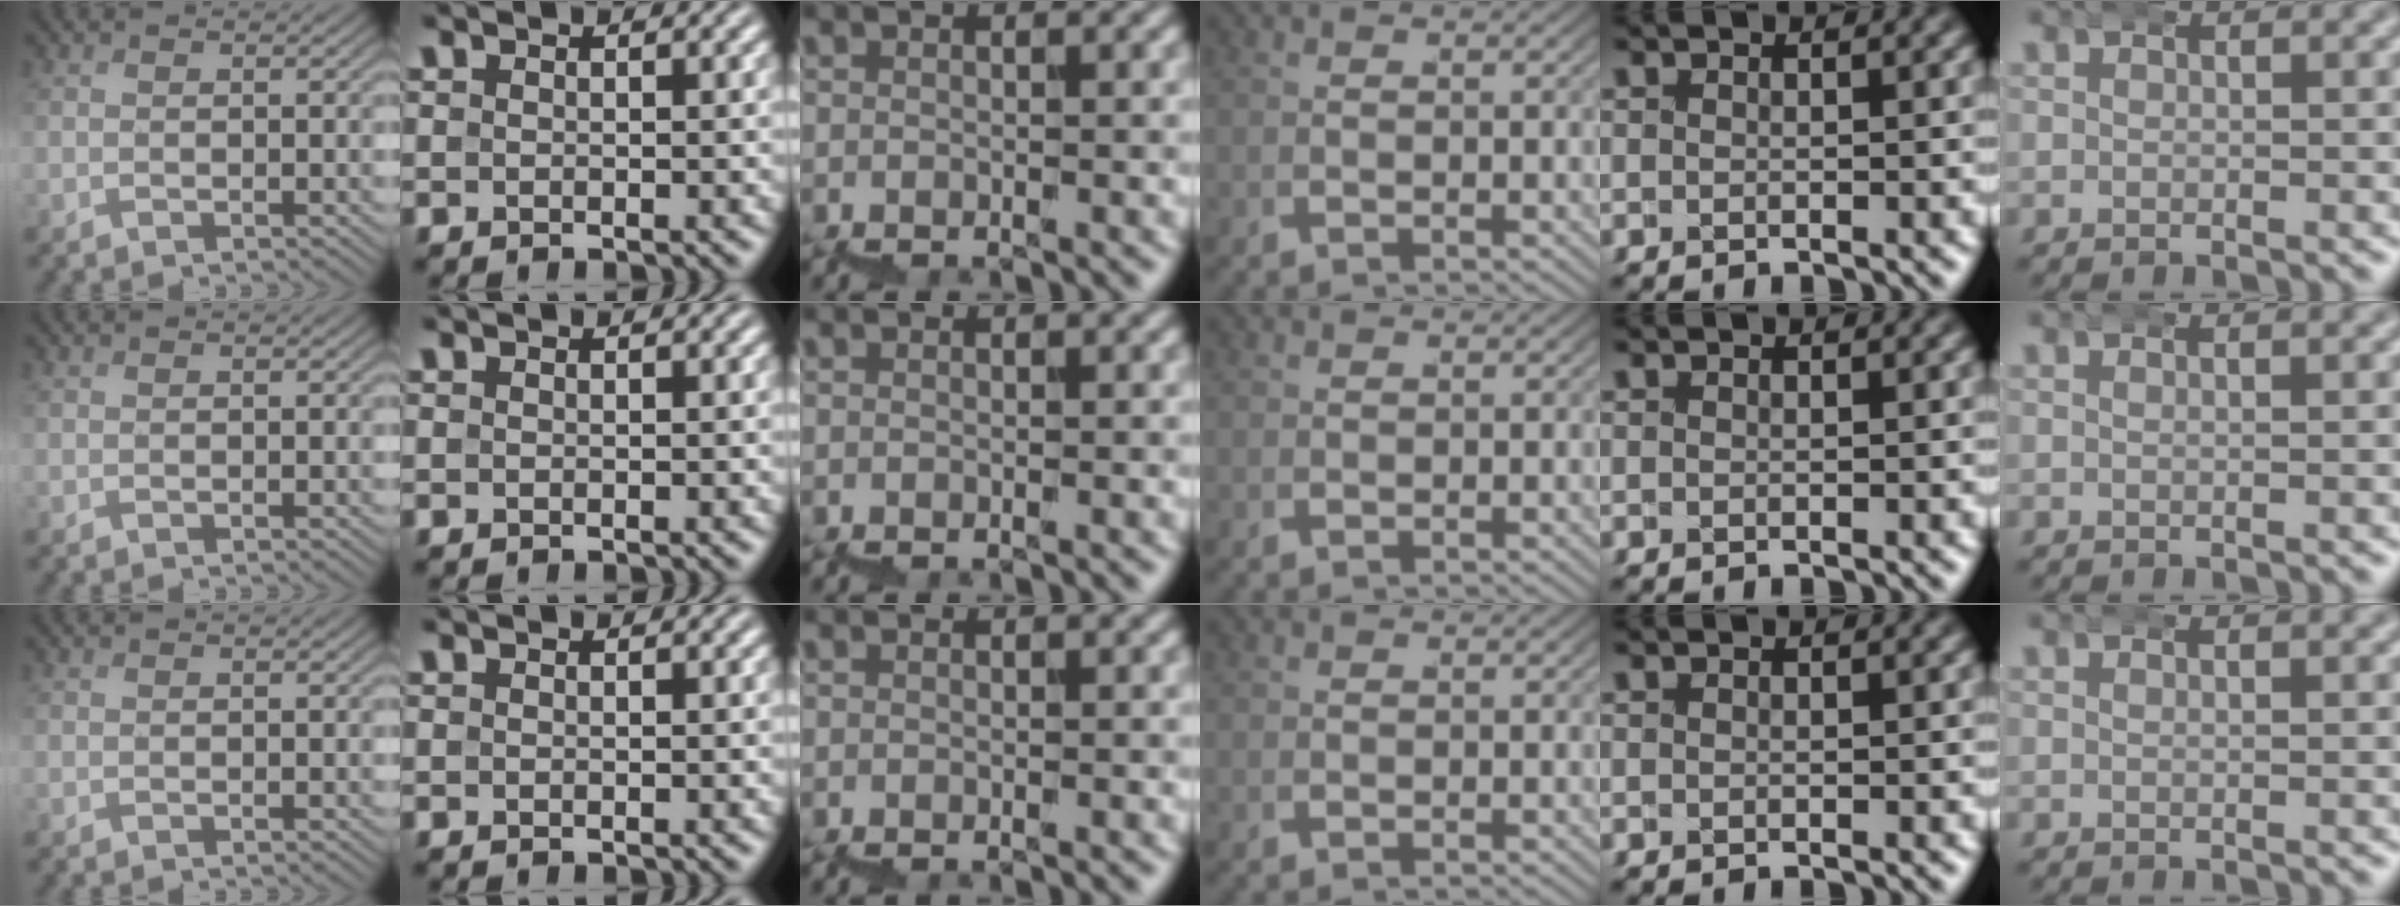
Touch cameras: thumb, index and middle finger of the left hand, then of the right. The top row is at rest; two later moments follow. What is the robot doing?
{"motion": "wrap", "object": "bubble wrap"}